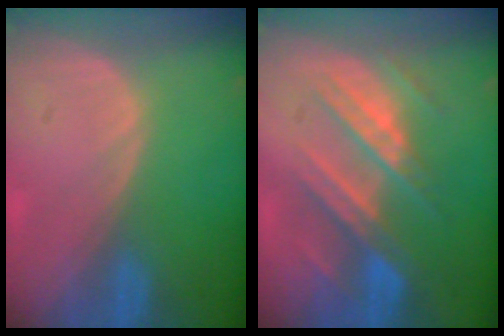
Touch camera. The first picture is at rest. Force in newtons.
{"total": 8.6, "press": 8.1, "slide": 2.7}